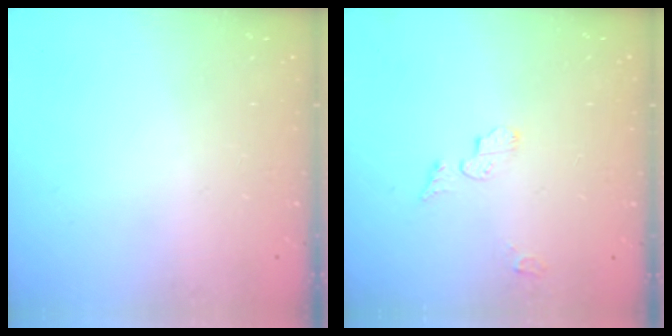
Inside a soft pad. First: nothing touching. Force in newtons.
{"total": 4.8, "press": 4.8, "slide": 0.5}